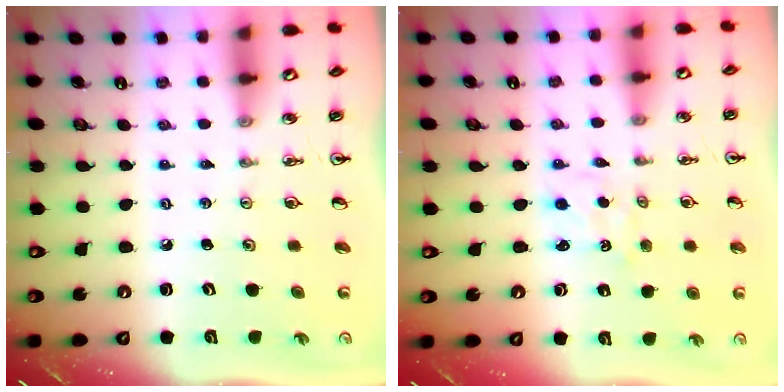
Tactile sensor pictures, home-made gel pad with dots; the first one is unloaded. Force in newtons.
{"total": 1.2, "press": 1.2, "slide": 0.2}